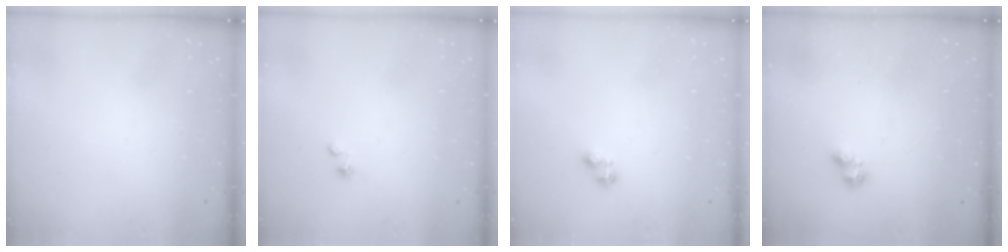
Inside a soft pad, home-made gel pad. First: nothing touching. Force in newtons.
{"total": 1.5, "press": 1.5, "slide": 0.0}
{"total": 3.5, "press": 3.4, "slide": 0.6}
{"total": 1.8, "press": 1.7, "slide": 0.5}